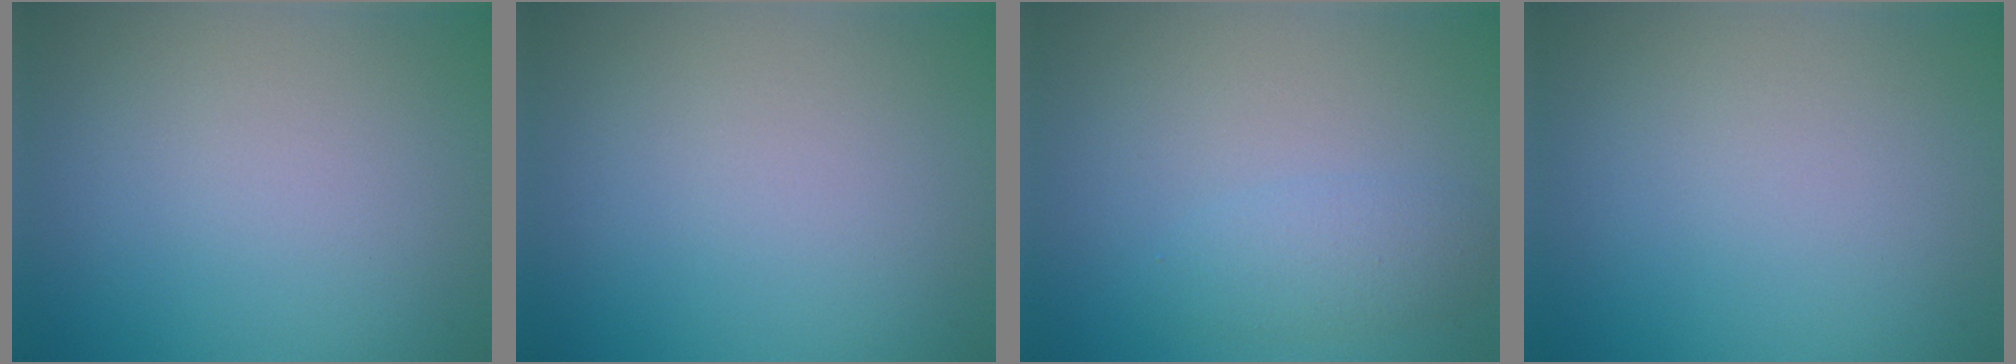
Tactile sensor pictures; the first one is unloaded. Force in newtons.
{"total": 0.0}
{"total": 2.1, "press": 2.1, "slide": 0.1}
{"total": 0.0}